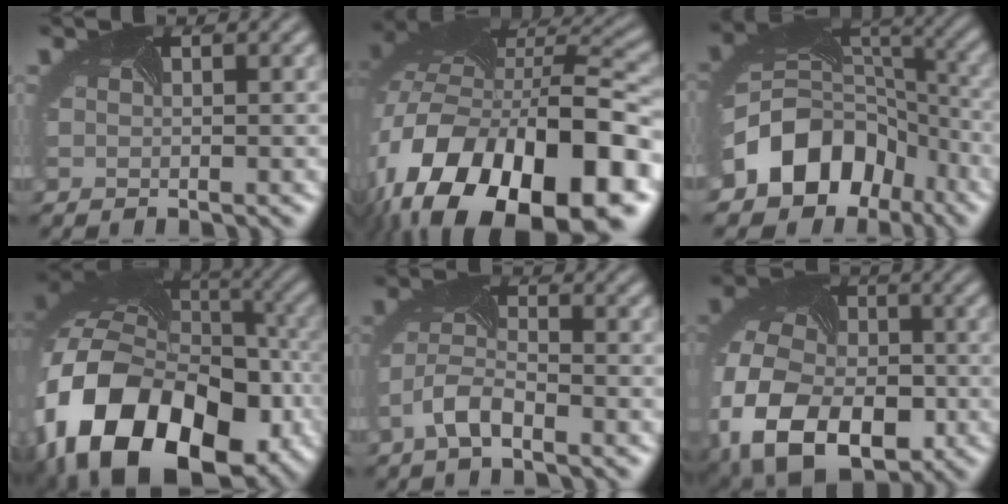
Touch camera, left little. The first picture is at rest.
{"total": 18.3, "force": [-8.8, 9.8, 12.7], "torque": [-0.231, -0.021, -0.120]}
{"total": 9.3, "force": [-4.3, 7.3, 3.7], "torque": [-0.067, 0.007, -0.087]}
{"total": 20.3, "force": [-7.7, 14.1, 12.5], "torque": [-0.268, -0.040, -0.117]}
{"total": 2.8, "force": [-2.1, 0.9, 1.6], "torque": [-0.045, 0.010, -0.052]}
{"total": 13.6, "force": [-5.0, 9.5, 8.4], "torque": [-0.189, -0.040, -0.079]}